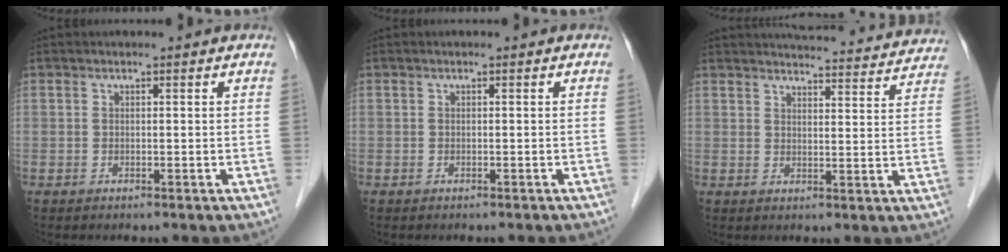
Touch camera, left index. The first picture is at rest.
{"total": 0.6, "force": [-0.5, 0.1, 0.2], "torque": [-0.006, -0.002, -0.006]}
{"total": 20.0, "force": [19.2, 3.3, 4.7], "torque": [-0.053, -0.019, 0.225]}